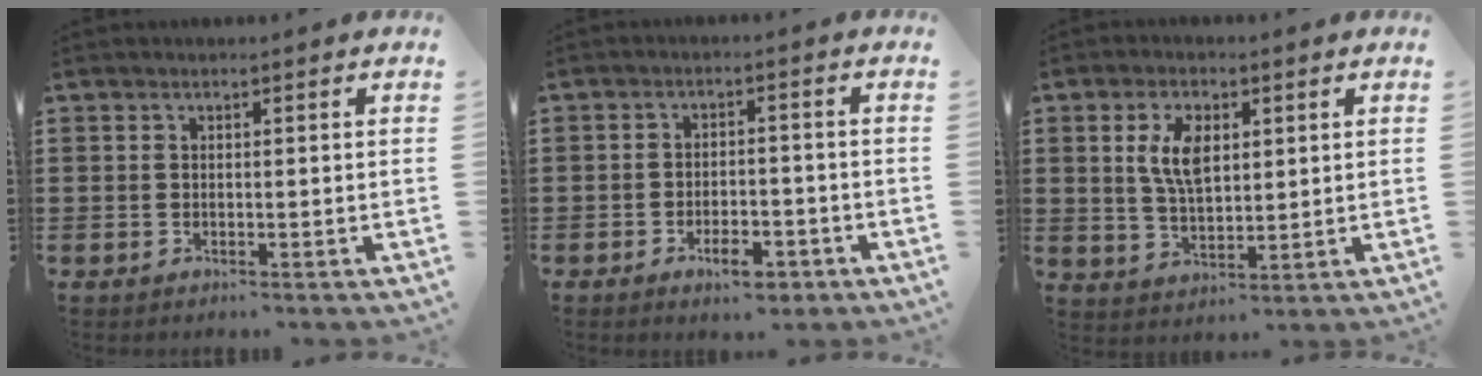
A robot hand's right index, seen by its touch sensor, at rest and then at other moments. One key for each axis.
{"total": 4.9, "fx": -3.0, "fy": 2.0, "fz": 3.2, "tx": -0.058, "ty": 0.009, "tz": -0.055}
{"total": 6.6, "fx": 1.9, "fy": 3.4, "fz": 5.3, "tx": -0.114, "ty": 0.012, "tz": 0.032}